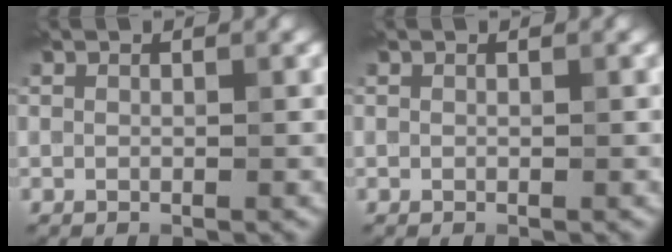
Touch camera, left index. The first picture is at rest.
{"total": 0.0}